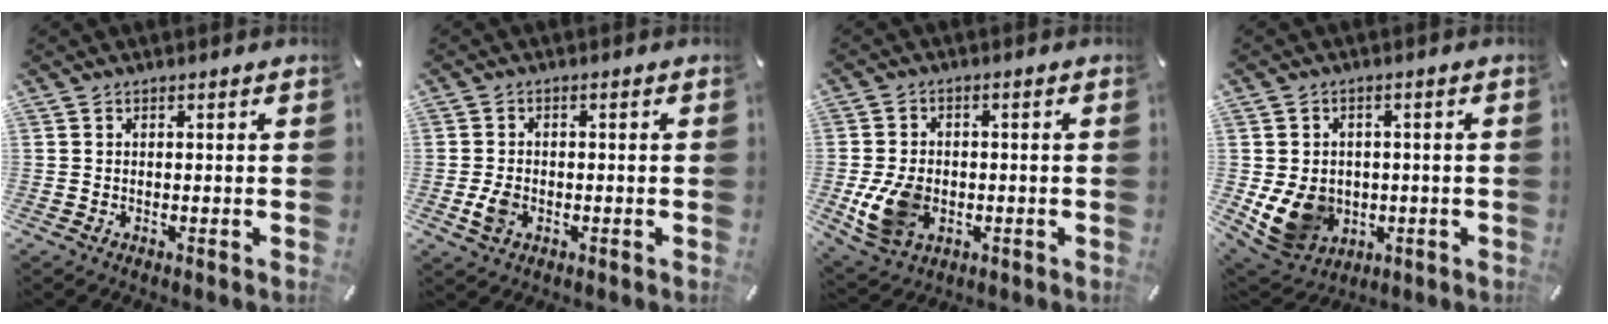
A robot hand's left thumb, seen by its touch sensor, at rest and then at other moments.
{"total": 4.0, "force": [-1.0, 3.0, 2.5], "torque": [-0.054, -0.005, -0.023]}
{"total": 10.0, "force": [-2.1, 7.5, 6.3], "torque": [-0.139, 0.005, -0.035]}
{"total": 10.5, "force": [-1.2, 9.2, 4.9], "torque": [-0.115, -0.004, -0.019]}